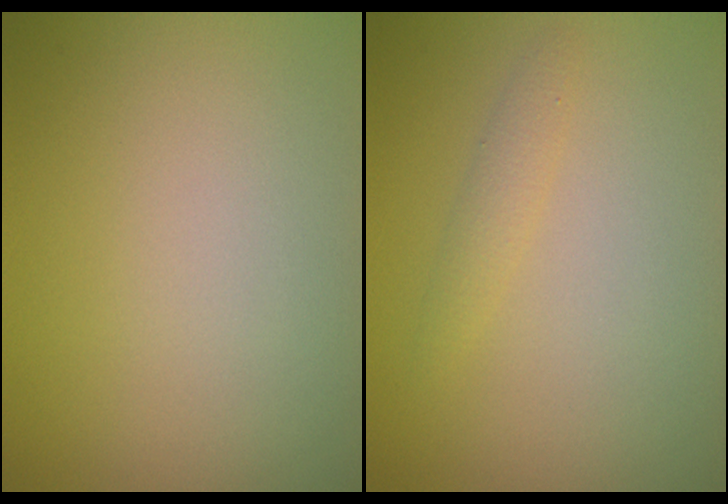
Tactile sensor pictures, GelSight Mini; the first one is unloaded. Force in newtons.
{"total": 1.2, "press": 1.2, "slide": 0.1}